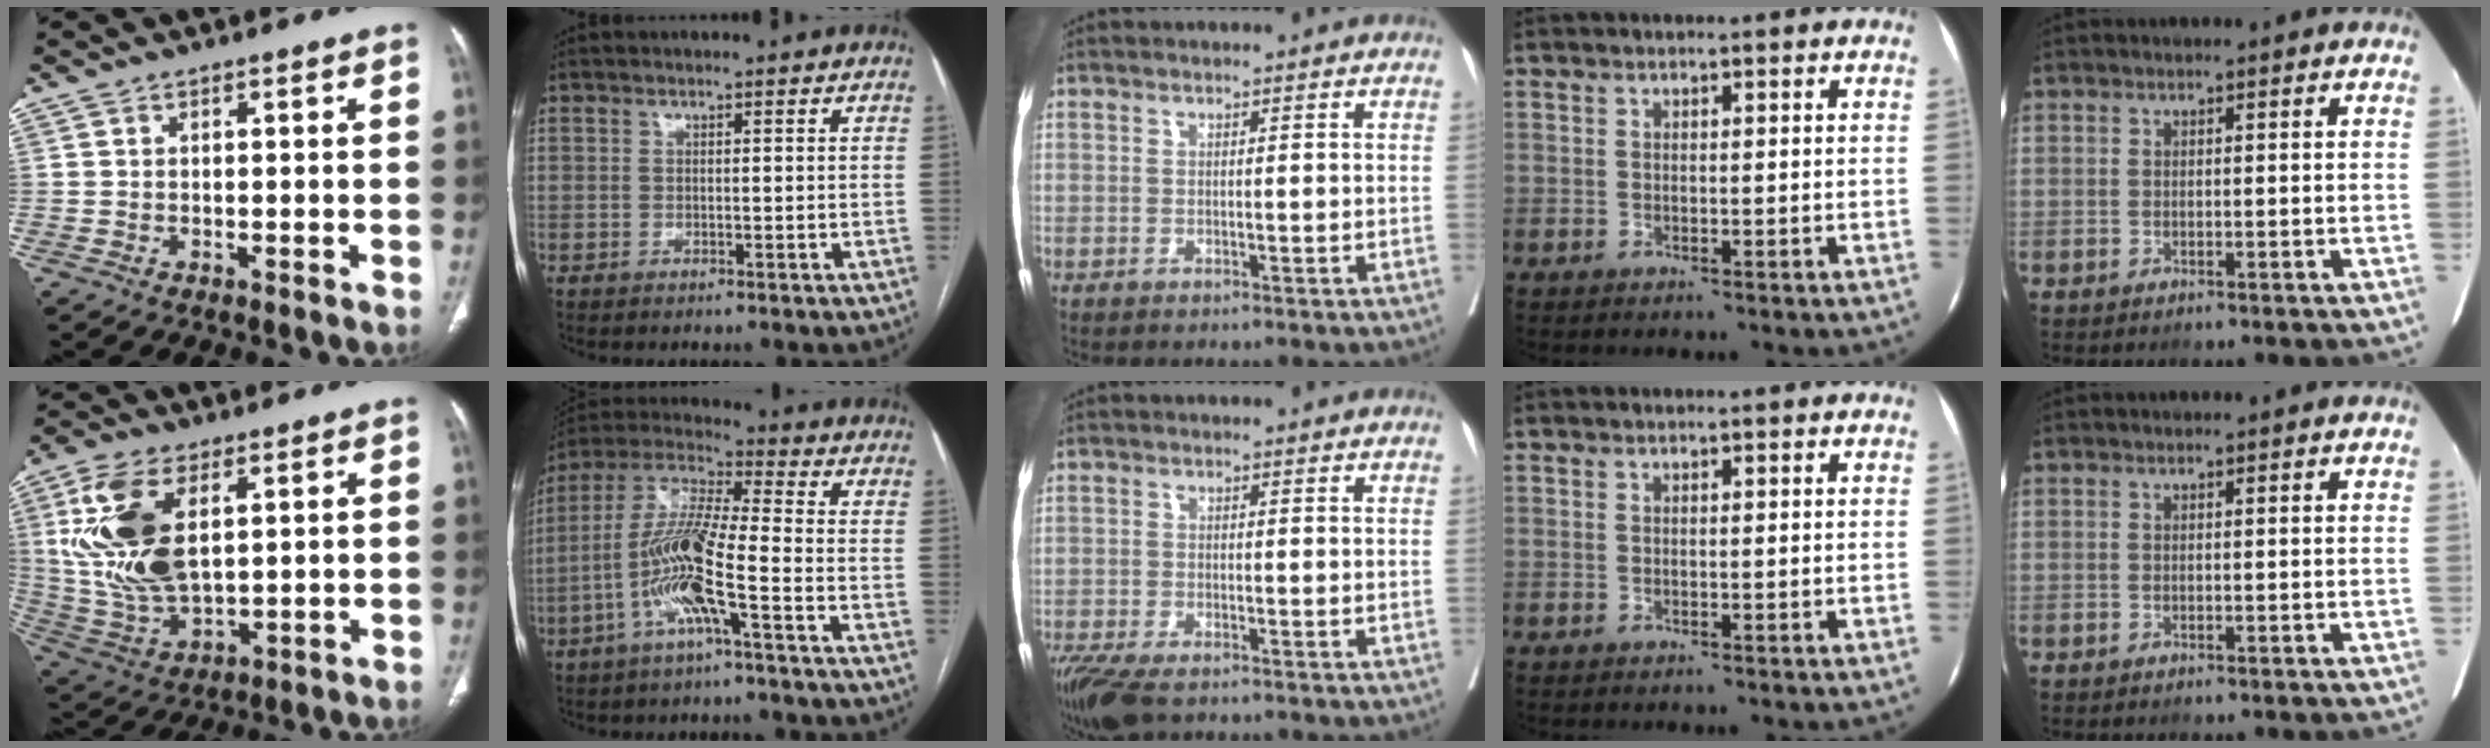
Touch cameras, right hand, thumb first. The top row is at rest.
{"thumb": {"total": 17.1, "force": [4.5, 9.1, 13.8], "torque": [-0.283, -0.014, 0.096]}, "index": {"total": 11.9, "force": [-4.2, 0.5, 11.1], "torque": [-0.236, 0.007, -0.090]}, "middle": {"total": 7.3, "force": [-5.3, 2.5, 4.4], "torque": [-0.081, -0.017, -0.091]}}